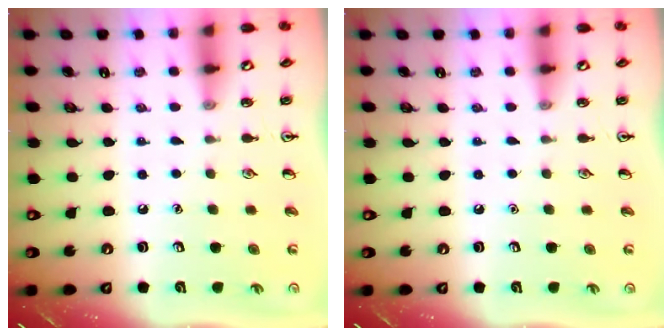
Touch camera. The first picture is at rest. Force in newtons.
{"total": 0.0}